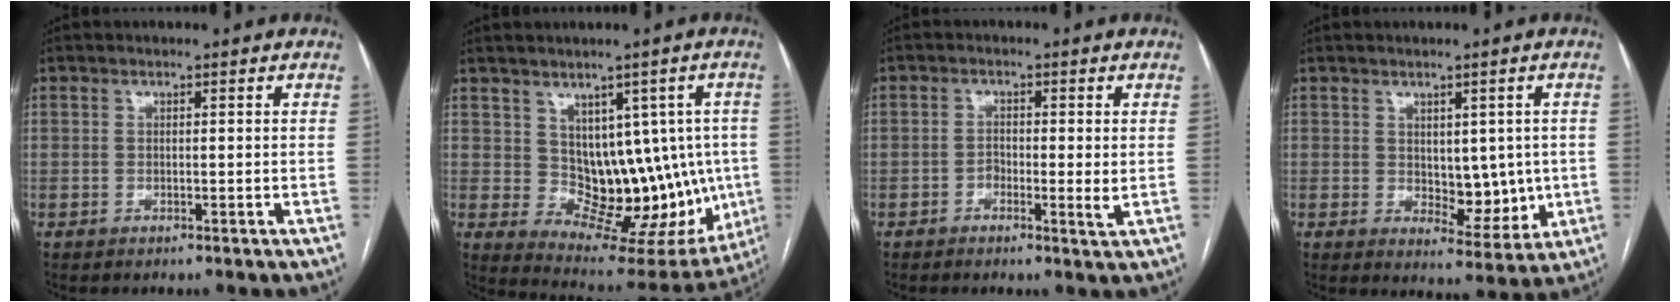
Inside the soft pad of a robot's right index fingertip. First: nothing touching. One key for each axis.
{"total": 13.0, "fx": 0.9, "fy": 8.9, "fz": 9.5, "tx": -0.098, "ty": 0.022, "tz": 0.045}
{"total": 3.0, "fx": -0.5, "fy": 0.9, "fz": 2.8, "tx": -0.046, "ty": 0.001, "tz": -0.007}
{"total": 6.6, "fx": 0.1, "fy": 3.8, "fz": 5.5, "tx": -0.065, "ty": -0.003, "tz": 0.021}